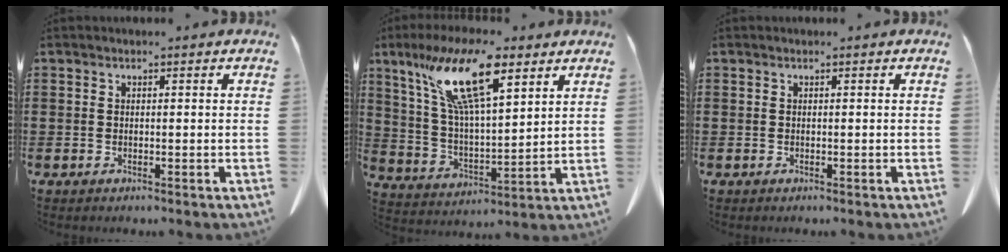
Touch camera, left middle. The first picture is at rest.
{"total": 15.0, "force": [9.1, 4.3, 11.1], "torque": [-0.246, -0.018, 0.155]}
{"total": 0.0}